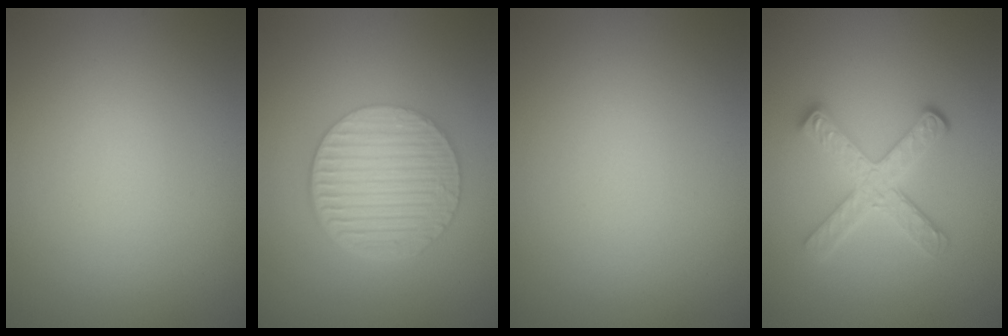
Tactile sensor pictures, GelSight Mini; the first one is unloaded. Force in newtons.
{"total": 6.4, "press": 4.4, "slide": 4.7}
{"total": 0.0}
{"total": 3.6, "press": 3.1, "slide": 1.8}